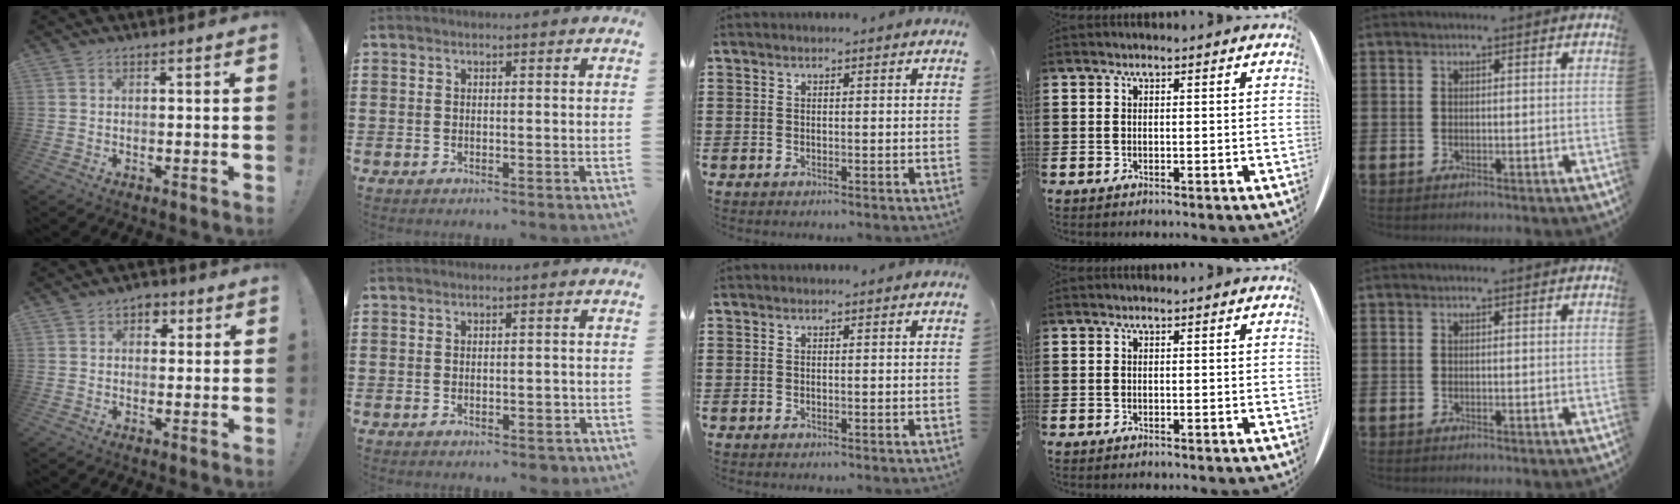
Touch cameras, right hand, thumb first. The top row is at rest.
{"thumb": {"total": 4.2, "force": [1.5, 3.6, 1.6], "torque": [-0.012, -0.001, 0.023]}, "index": {"total": 1.8, "force": [-0.6, 0.8, 1.6], "torque": [-0.028, 0.005, -0.011]}}